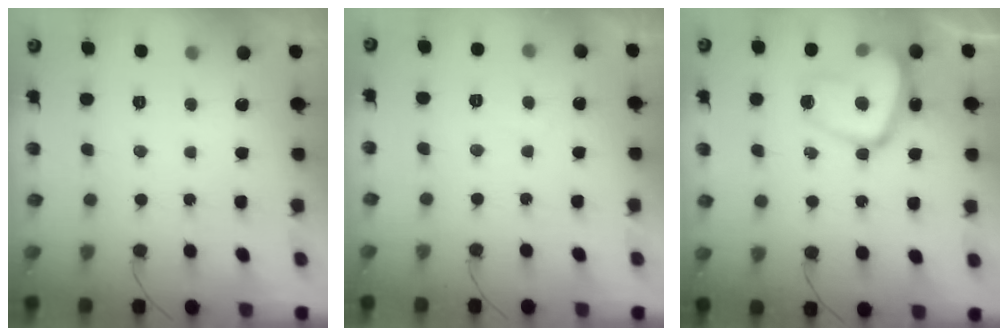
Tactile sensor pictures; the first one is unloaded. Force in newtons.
{"total": 1.8, "press": 1.7, "slide": 0.6}
{"total": 16.0, "press": 15.9, "slide": 1.4}